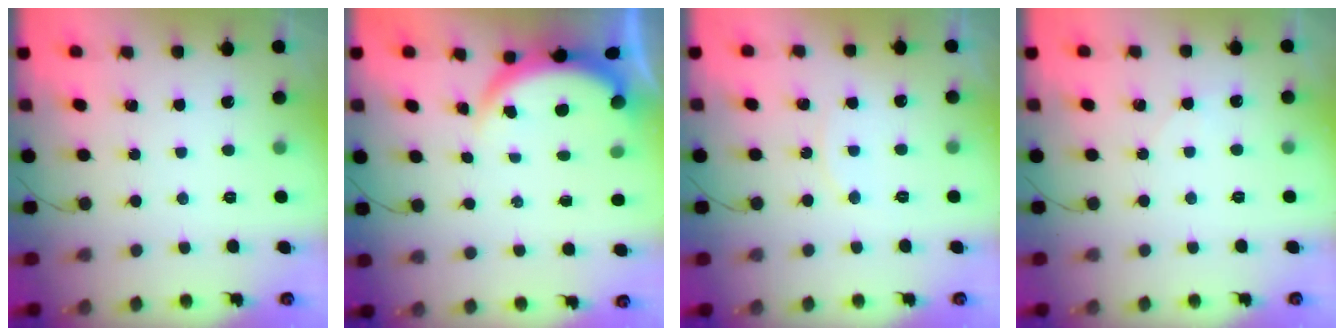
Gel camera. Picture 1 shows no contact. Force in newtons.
{"total": 3.8, "press": 3.8, "slide": 0.2}
{"total": 3.8, "press": 3.8, "slide": 0.4}
{"total": 3.0, "press": 2.6, "slide": 1.5}